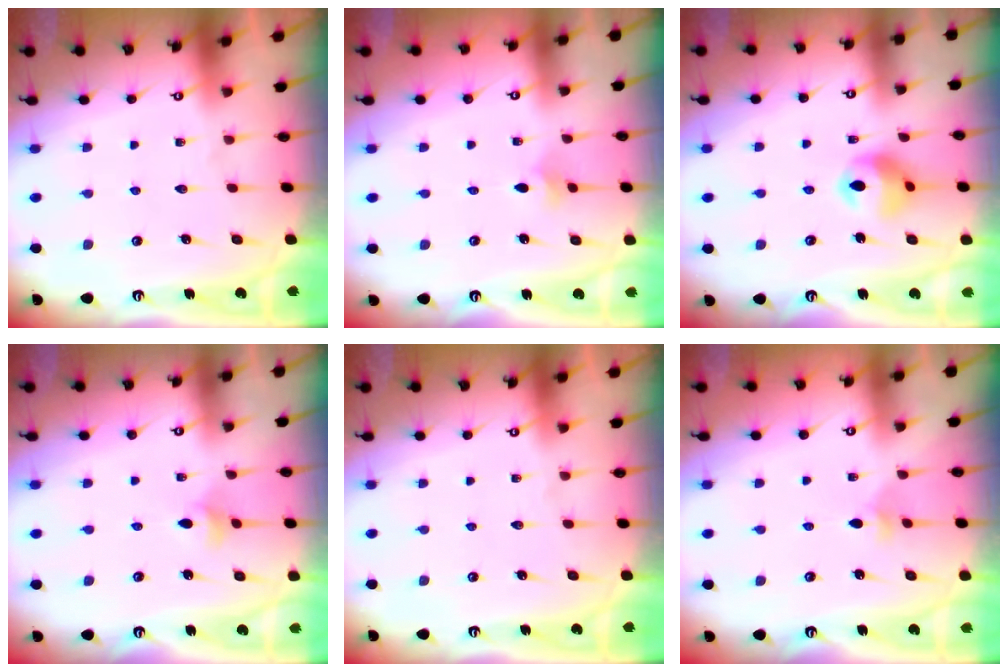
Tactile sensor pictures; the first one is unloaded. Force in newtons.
{"total": 3.1, "press": 3.0, "slide": 0.7}
{"total": 11.4, "press": 11.3, "slide": 1.8}
{"total": 3.5, "press": 3.4, "slide": 0.9}
{"total": 0.0}
{"total": 3.8, "press": 3.8, "slide": 0.8}